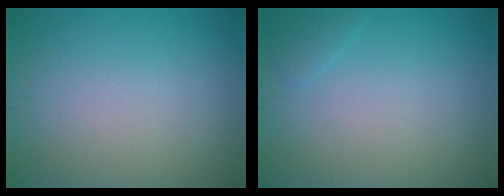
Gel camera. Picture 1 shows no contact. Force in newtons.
{"total": 0.9, "press": 0.9, "slide": 0.1}